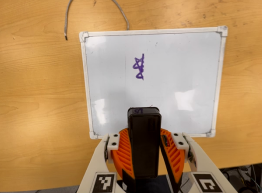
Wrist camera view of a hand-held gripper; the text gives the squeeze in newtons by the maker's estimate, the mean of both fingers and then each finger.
{"total": 9.2, "left": 9.2, "right": 9.1}